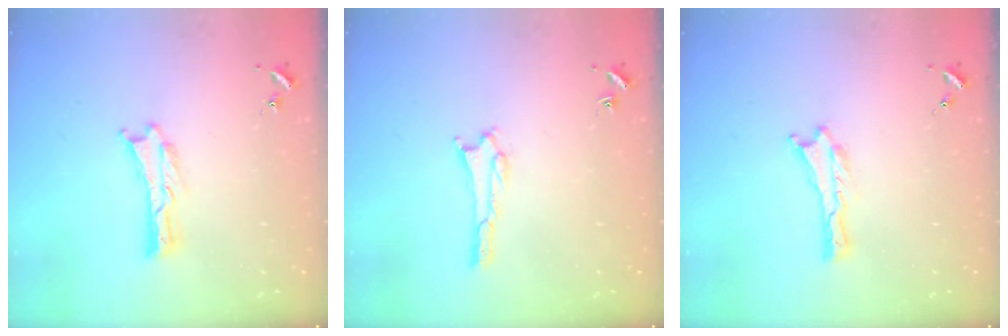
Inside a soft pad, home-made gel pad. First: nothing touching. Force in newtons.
{"total": 1.6, "press": 1.6, "slide": 0.1}
{"total": 0.0}